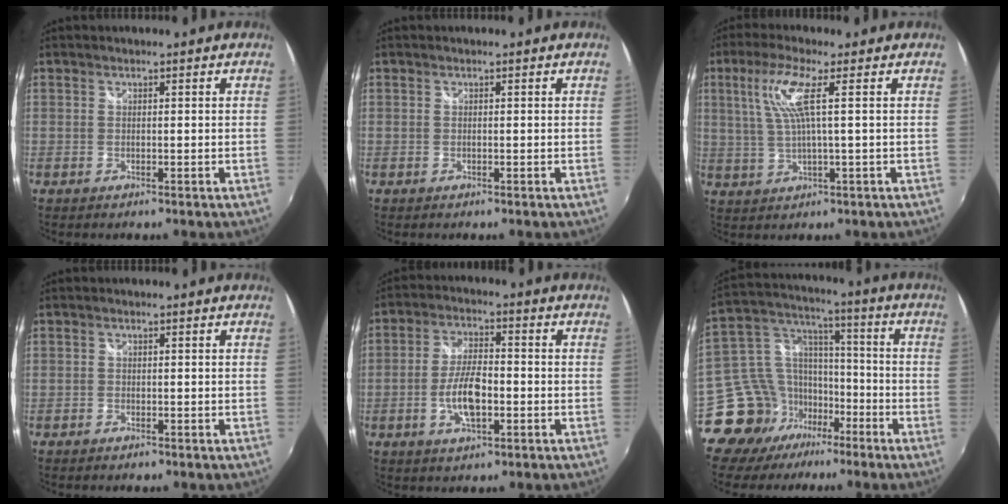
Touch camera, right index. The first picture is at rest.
{"total": 0.0}
{"total": 7.3, "force": [2.2, -0.1, 7.0], "torque": [-0.134, 0.002, 0.051]}
{"total": 0.8, "force": [-0.7, -0.1, 0.2], "torque": [-0.004, -0.002, -0.016]}
{"total": 8.3, "force": [-2.4, 3.2, 7.2], "torque": [-0.144, 0.000, -0.043]}
{"total": 15.1, "force": [-9.2, 10.6, 5.5], "torque": [-0.132, 0.050, -0.147]}